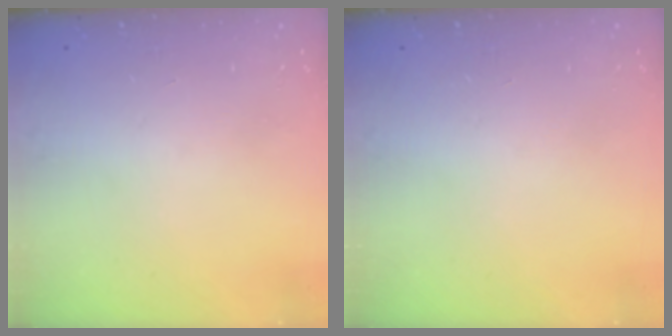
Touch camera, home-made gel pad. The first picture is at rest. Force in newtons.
{"total": 0.0}